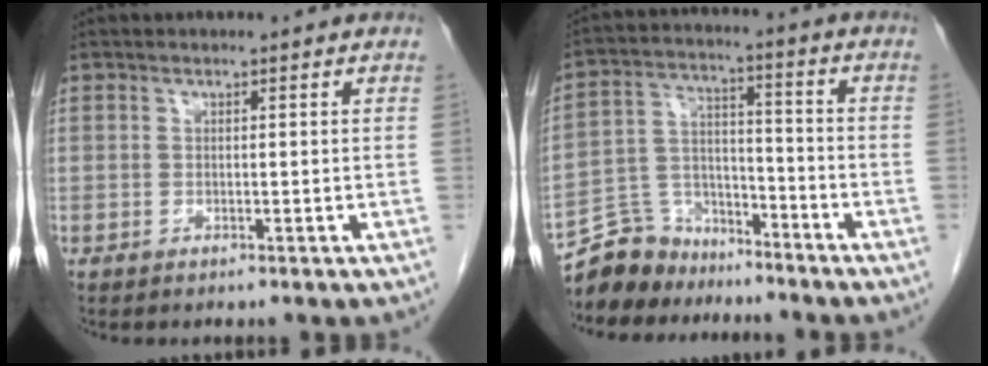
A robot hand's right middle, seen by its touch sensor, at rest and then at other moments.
{"total": 9.5, "force": [-8.4, 4.5, 0.5], "torque": [-0.017, 0.033, -0.154]}